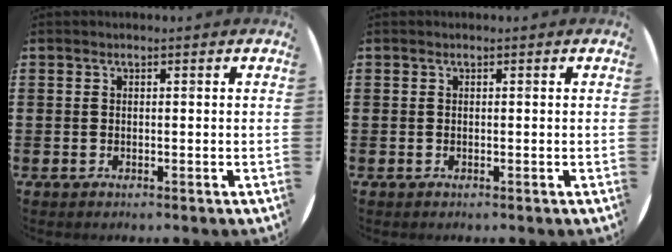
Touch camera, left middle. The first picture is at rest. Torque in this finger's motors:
{"motor_torque": [-0.01, 0.00, 0.00, 0.01]}